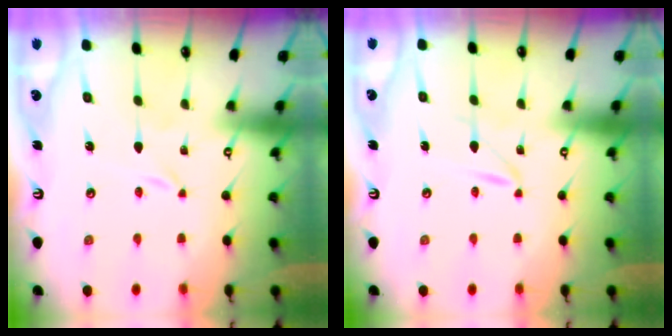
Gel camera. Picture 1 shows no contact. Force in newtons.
{"total": 1.9, "press": 1.9, "slide": 0.1}